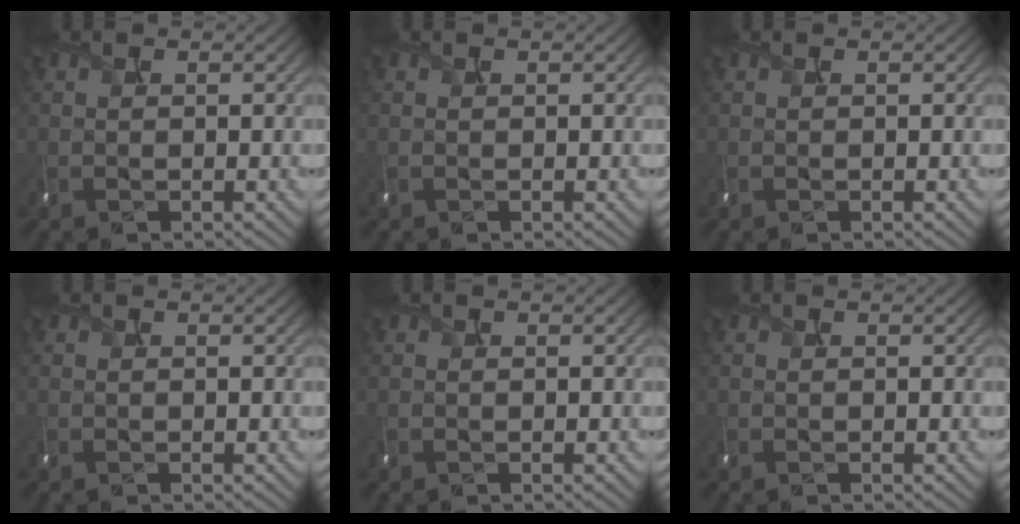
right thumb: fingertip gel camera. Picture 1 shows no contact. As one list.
[{"total": 0.0}, {"total": 0.0}, {"total": 0.0}, {"total": 0.0}, {"total": 0.0}]